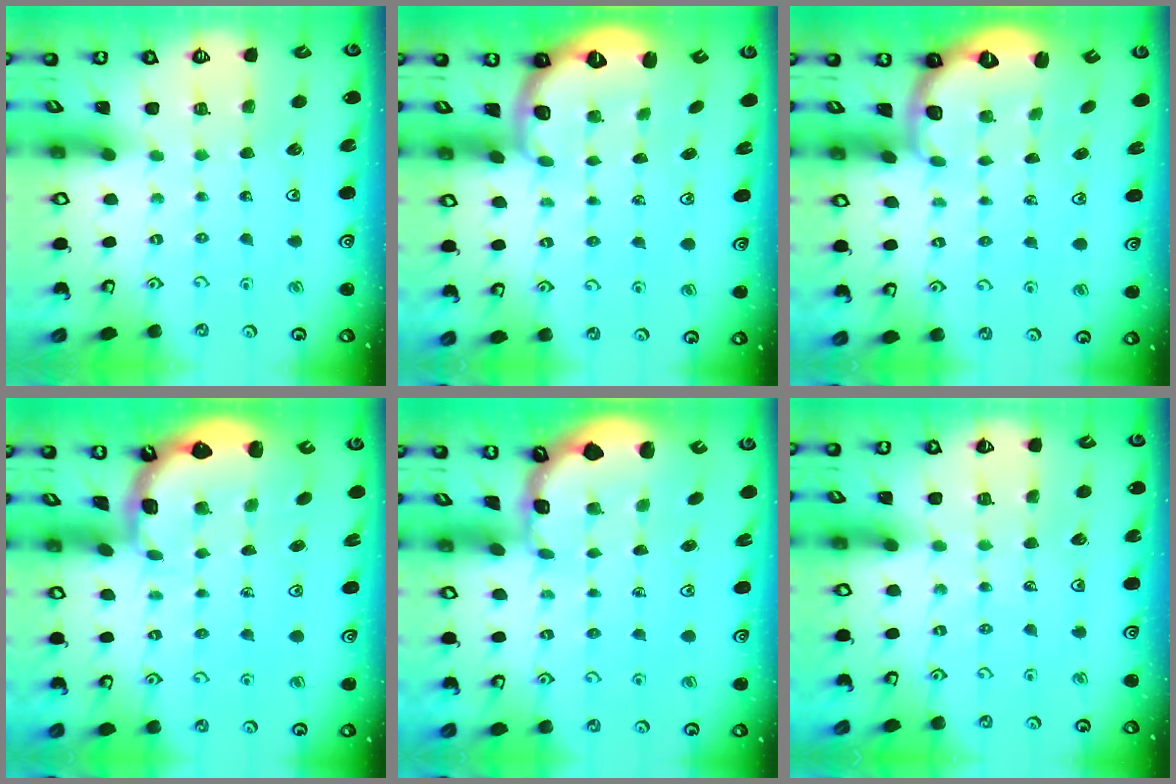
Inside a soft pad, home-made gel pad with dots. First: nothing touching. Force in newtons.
{"total": 2.7, "press": 1.7, "slide": 2.1}
{"total": 2.6, "press": 1.5, "slide": 2.2}
{"total": 2.5, "press": 1.7, "slide": 1.8}
{"total": 1.2, "press": 1.1, "slide": 0.4}
{"total": 3.8, "press": 3.7, "slide": 0.9}